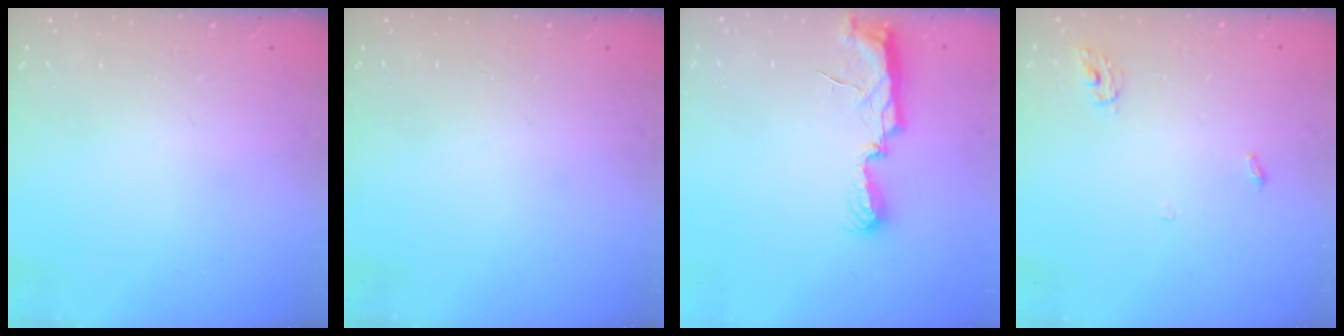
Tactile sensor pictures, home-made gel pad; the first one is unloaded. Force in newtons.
{"total": 0.0}
{"total": 7.3, "press": 7.3, "slide": 0.5}
{"total": 4.0, "press": 4.0, "slide": 0.3}